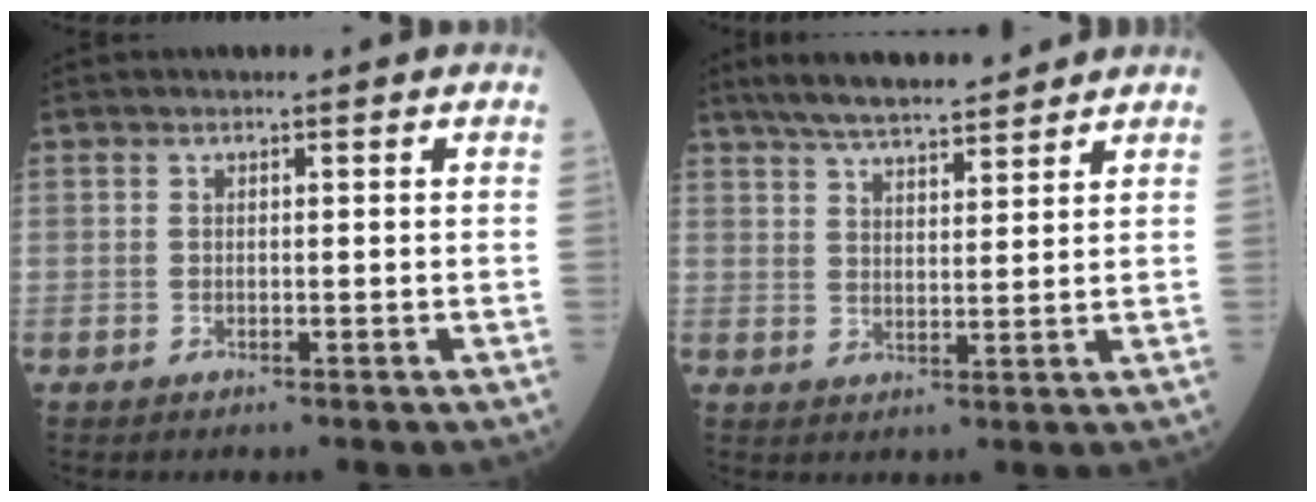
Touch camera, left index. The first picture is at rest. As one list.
[{"total": 9.9, "force": [8.6, 1.6, 4.5], "torque": [-0.076, 0.019, 0.142]}]